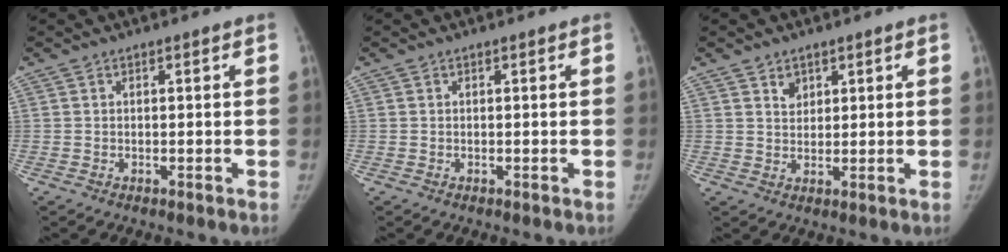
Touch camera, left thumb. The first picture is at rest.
{"total": 0.0}
{"total": 3.1, "force": [1.9, 2.2, 1.0], "torque": [0.002, -0.015, 0.035]}